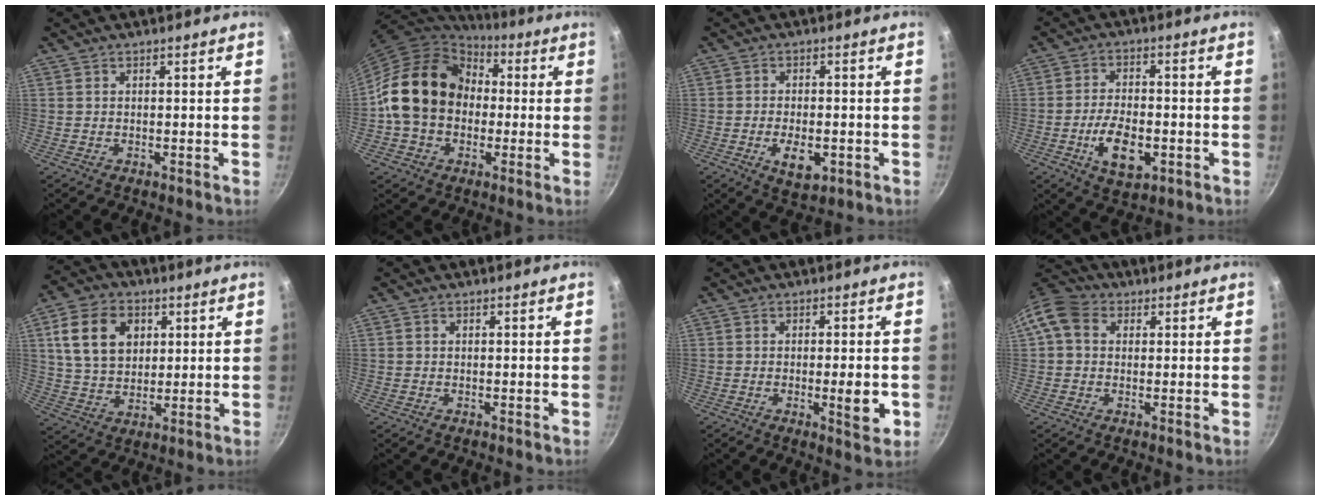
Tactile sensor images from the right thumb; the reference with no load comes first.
{"total": 18.2, "force": [0.4, 14.6, 10.9], "torque": [-0.164, 0.042, -0.002]}
{"total": 6.6, "force": [-2.0, 3.5, 5.2], "torque": [-0.080, 0.003, -0.025]}
{"total": 9.7, "force": [-2.9, 5.2, 7.7], "torque": [-0.125, 0.012, -0.048]}
{"total": 13.2, "force": [3.8, 9.7, 8.1], "torque": [-0.127, -0.001, 0.069]}
{"total": 0.0}
{"total": 6.0, "force": [-1.4, 1.5, 5.7], "torque": [-0.077, -0.003, -0.018]}
{"total": 7.2, "force": [1.5, 5.8, 4.1], "torque": [-0.064, 0.013, 0.009]}